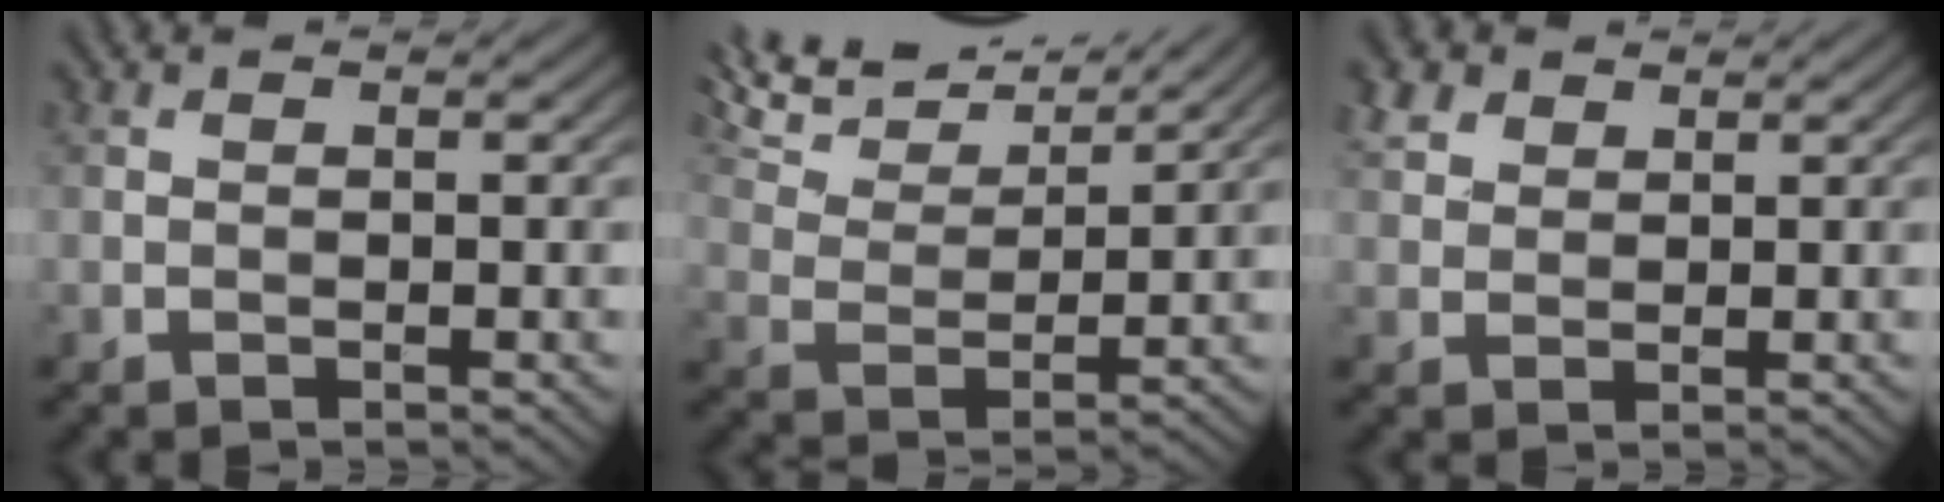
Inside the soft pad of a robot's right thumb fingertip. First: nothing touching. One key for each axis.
{"total": 12.7, "fx": 10.7, "fy": 3.1, "fz": 6.1, "tx": -0.148, "ty": 0.011, "tz": 0.165}
{"total": 3.0, "fx": 1.9, "fy": 1.9, "fz": 1.2, "tx": -0.035, "ty": 0.010, "tz": 0.042}